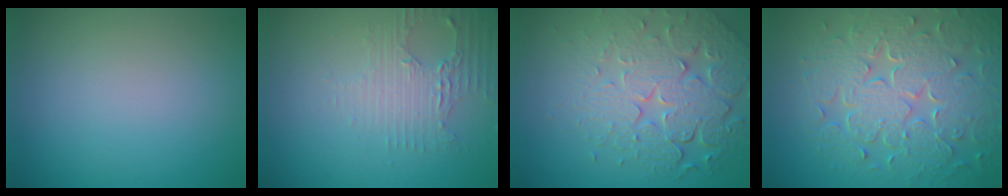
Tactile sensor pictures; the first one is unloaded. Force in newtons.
{"total": 3.0, "press": 2.5, "slide": 1.7}
{"total": 7.6, "press": 5.5, "slide": 5.3}
{"total": 9.0, "press": 6.5, "slide": 6.3}